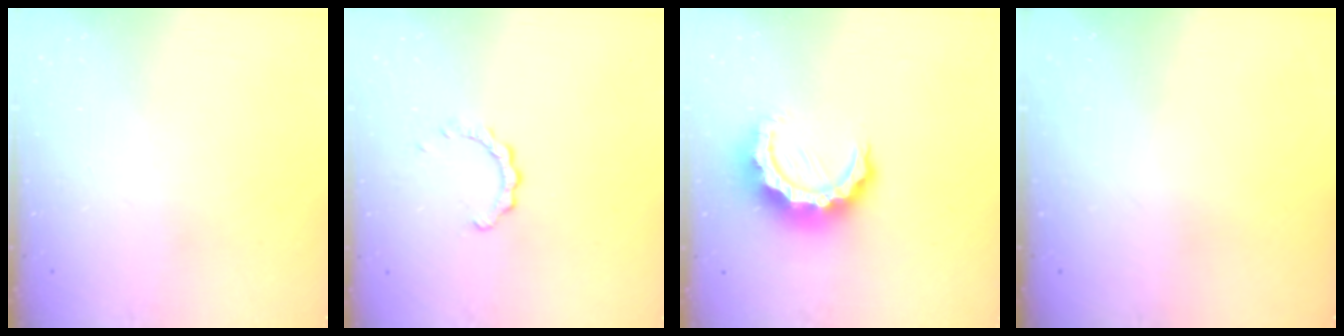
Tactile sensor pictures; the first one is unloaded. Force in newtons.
{"total": 2.9, "press": 2.9, "slide": 0.3}
{"total": 10.8, "press": 10.8, "slide": 1.1}
{"total": 0.0}